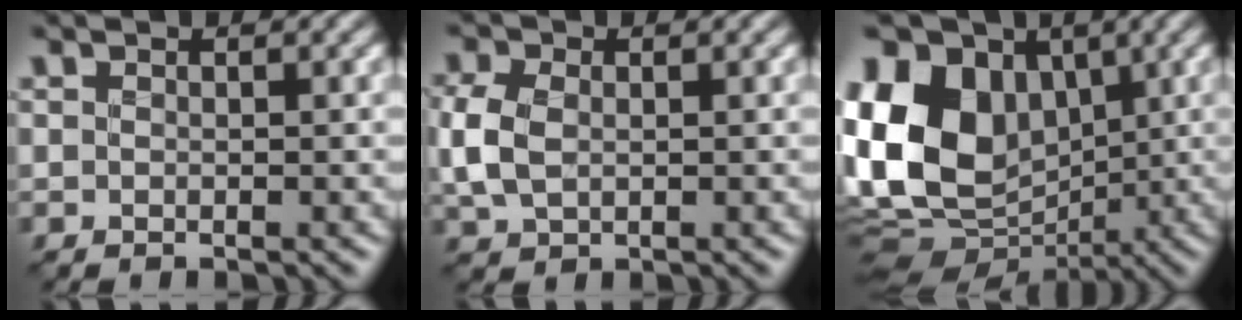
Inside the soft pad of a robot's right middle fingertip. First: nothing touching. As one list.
[{"total": 3.5, "force": [-0.4, 2.5, 2.4], "torque": [-0.061, 0.003, -0.013]}, {"total": 14.4, "force": [1.2, 11.1, 9.1], "torque": [-0.189, 0.012, 0.006]}]